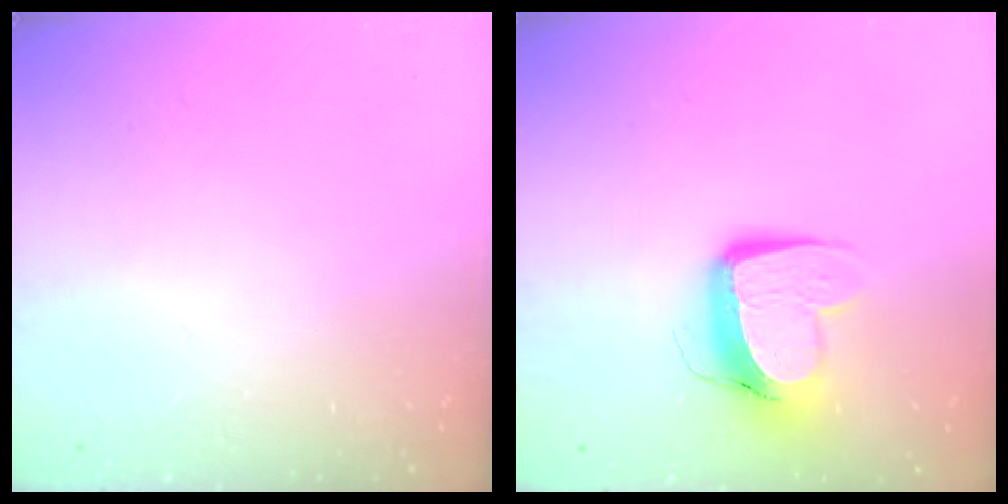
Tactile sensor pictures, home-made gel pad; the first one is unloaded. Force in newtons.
{"total": 11.6, "press": 11.5, "slide": 1.3}